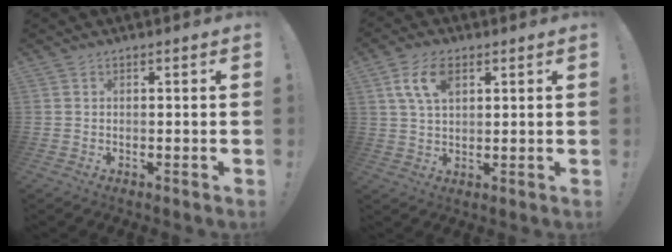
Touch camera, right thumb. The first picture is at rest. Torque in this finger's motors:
{"motor_torque": [1.78, 1.86, 0.24, 0.19, 0.14]}